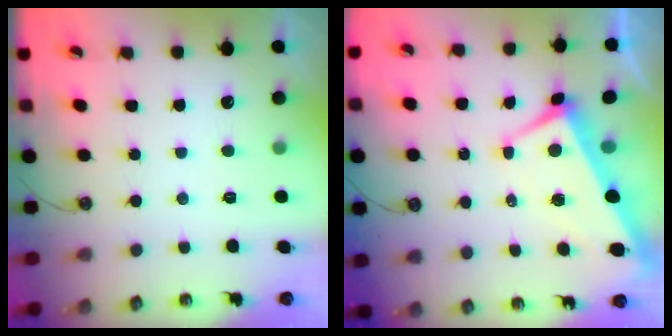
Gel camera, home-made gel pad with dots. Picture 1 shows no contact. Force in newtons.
{"total": 1.4, "press": 0.9, "slide": 1.0}